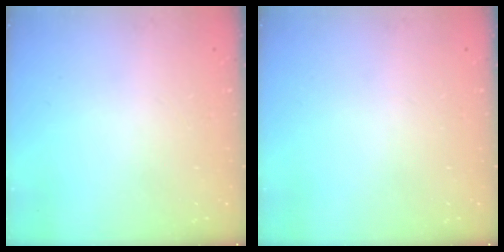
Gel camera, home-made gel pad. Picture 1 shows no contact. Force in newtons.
{"total": 0.0}